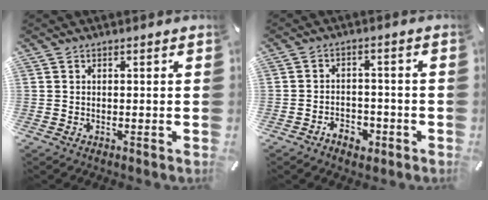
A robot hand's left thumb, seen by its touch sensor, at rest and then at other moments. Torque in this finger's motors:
{"motor_torque": [0.00, 0.00, 0.26, 0.26, 0.00]}